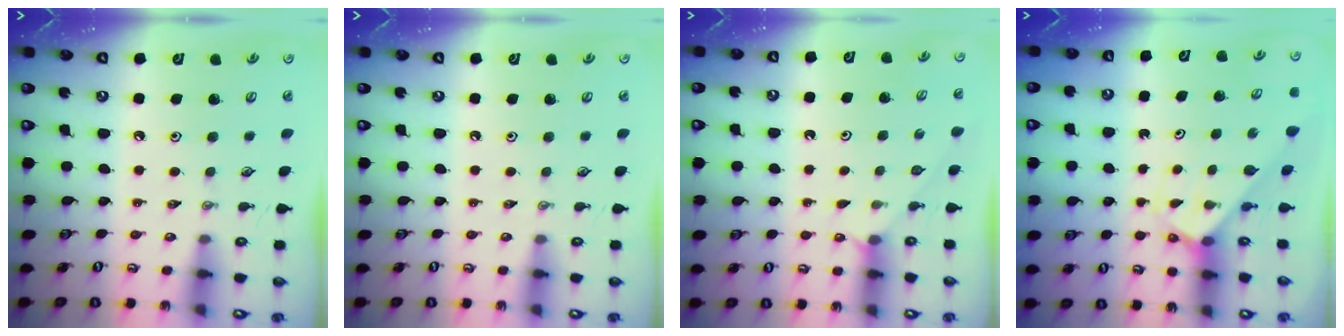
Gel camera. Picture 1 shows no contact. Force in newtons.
{"total": 0.0}
{"total": 3.3, "press": 3.3, "slide": 0.5}
{"total": 2.2, "press": 2.2, "slide": 0.2}